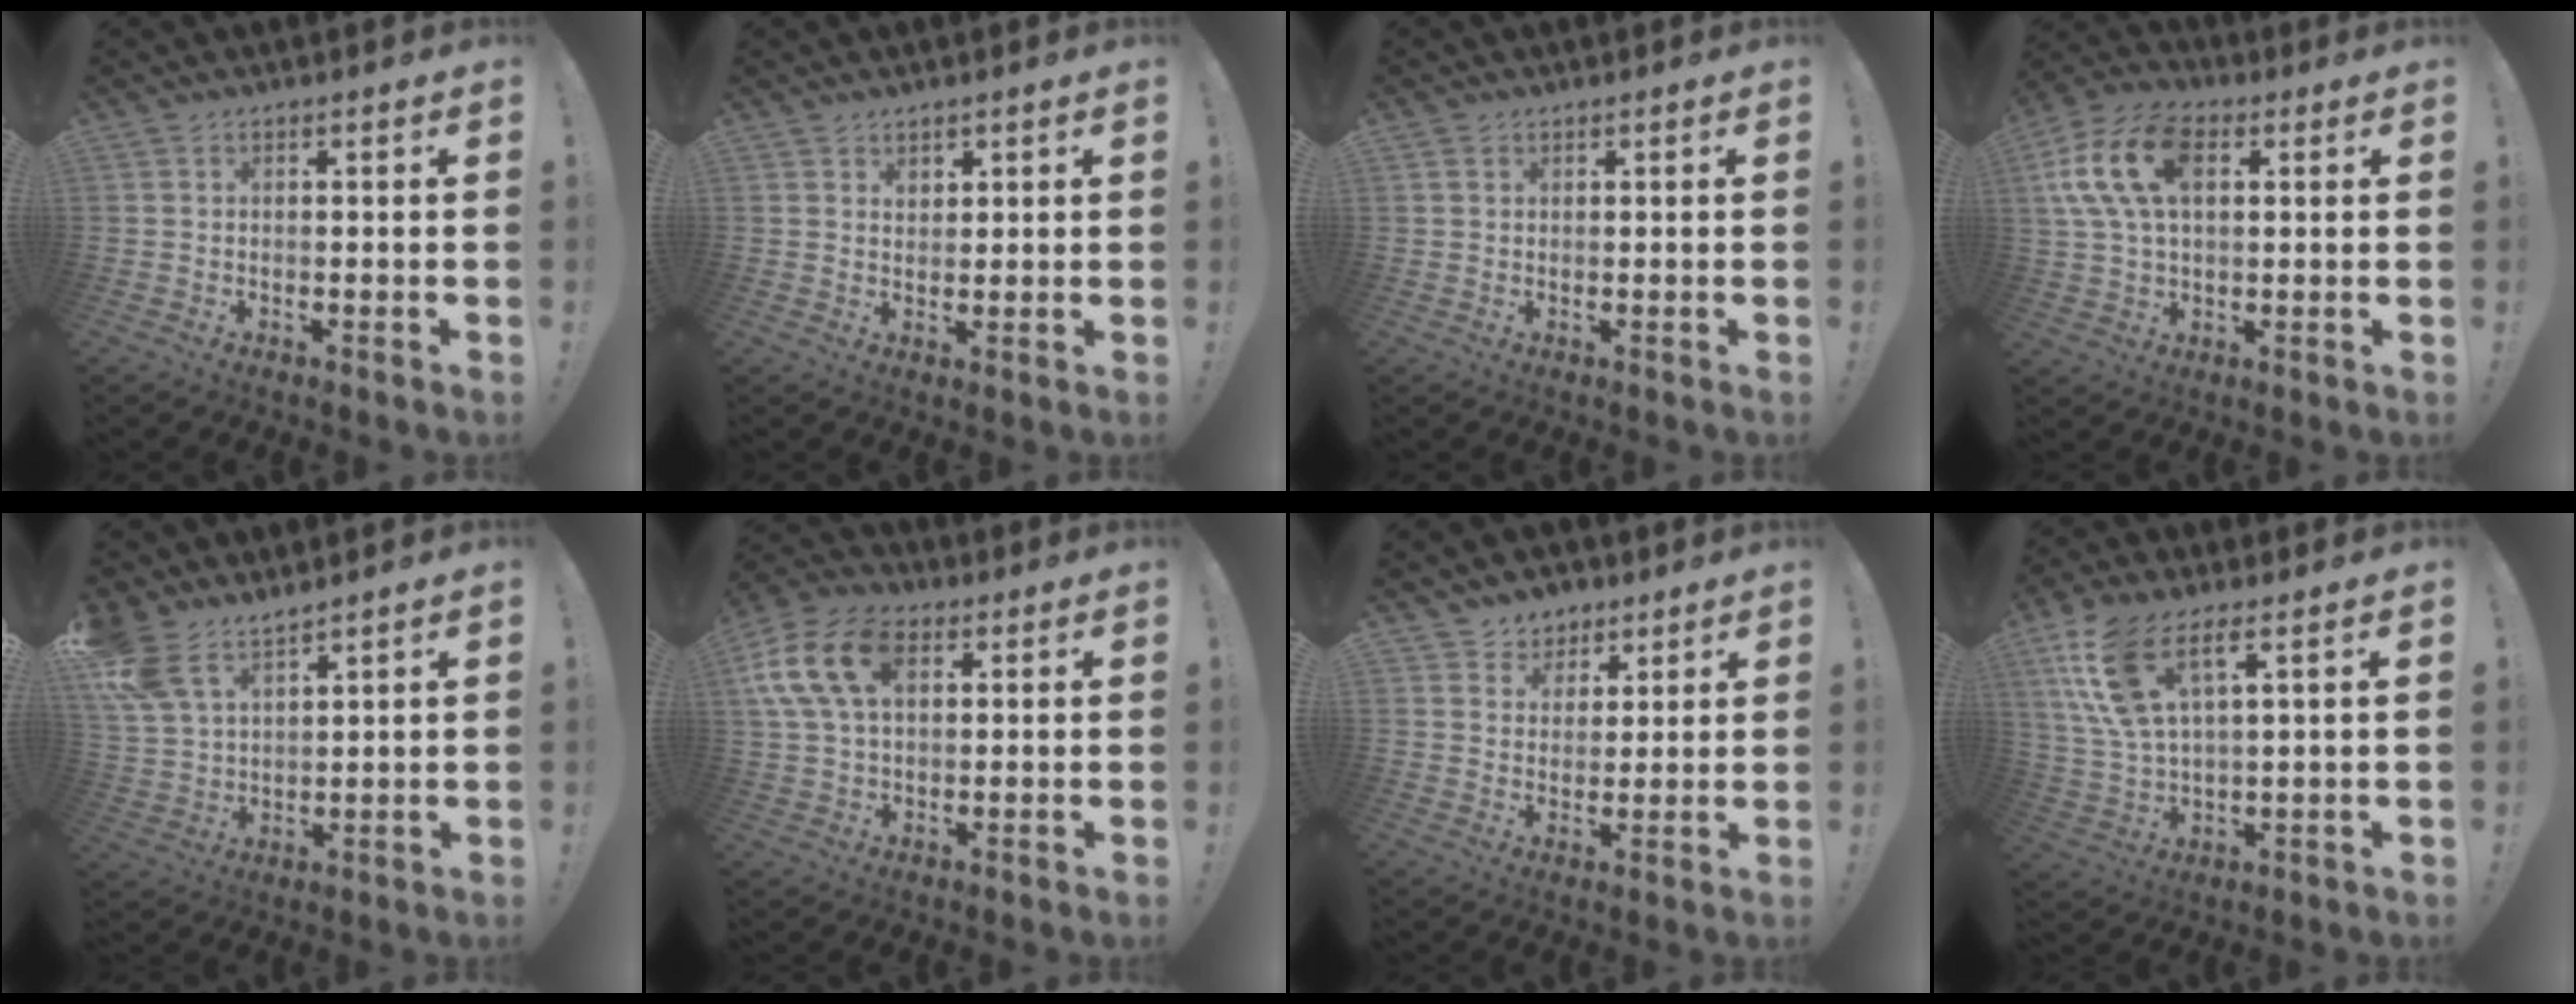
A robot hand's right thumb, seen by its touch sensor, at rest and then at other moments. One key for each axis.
{"total": 2.5, "fx": 1.9, "fy": 1.6, "fz": 0.3, "tx": 0.006, "ty": -0.009, "tz": 0.033}
{"total": 1.4, "fx": 0.9, "fy": 0.9, "fz": 0.4, "tx": -0.003, "ty": -0.001, "tz": 0.018}
{"total": 16.9, "fx": 4.7, "fy": 10.4, "fz": 12.5, "tx": -0.247, "ty": 0.000, "tz": 0.083}
{"total": 10.3, "fx": 8.2, "fy": 4.6, "fz": 4.2, "tx": -0.093, "ty": -0.039, "tz": 0.164}
{"total": 16.4, "fx": 5.1, "fy": 10.7, "fz": 11.2, "tx": -0.224, "ty": -0.003, "tz": 0.094}
{"total": 6.3, "fx": 4.1, "fy": 4.8, "fz": 0.2, "tx": -0.001, "ty": -0.034, "tz": 0.082}
{"total": 13.6, "fx": 6.6, "fy": 5.6, "fz": 10.5, "tx": -0.216, "ty": -0.010, "tz": 0.121}